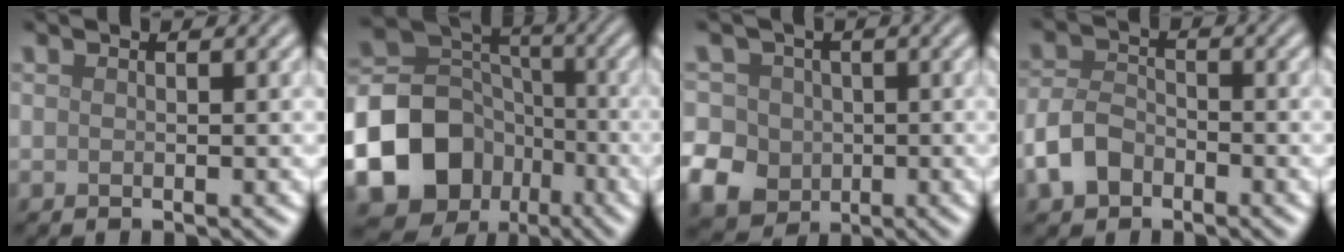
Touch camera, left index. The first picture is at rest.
{"total": 17.8, "force": [-7.6, 14.8, 6.2], "torque": [-0.148, -0.041, -0.149]}
{"total": 9.5, "force": [-2.3, 8.6, 3.4], "torque": [-0.076, 0.002, -0.072]}
{"total": 3.7, "force": [-2.1, 2.5, 1.9], "torque": [-0.038, 0.002, -0.051]}